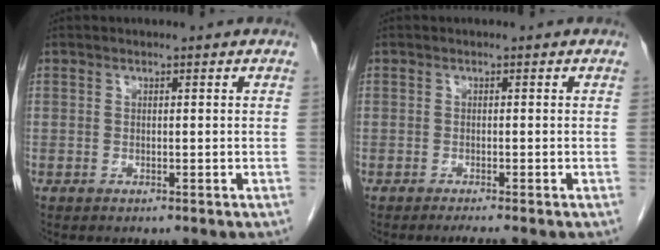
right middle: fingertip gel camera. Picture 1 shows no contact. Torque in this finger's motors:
{"motor_torque": [0.07, -0.04, -0.01, 0.00]}